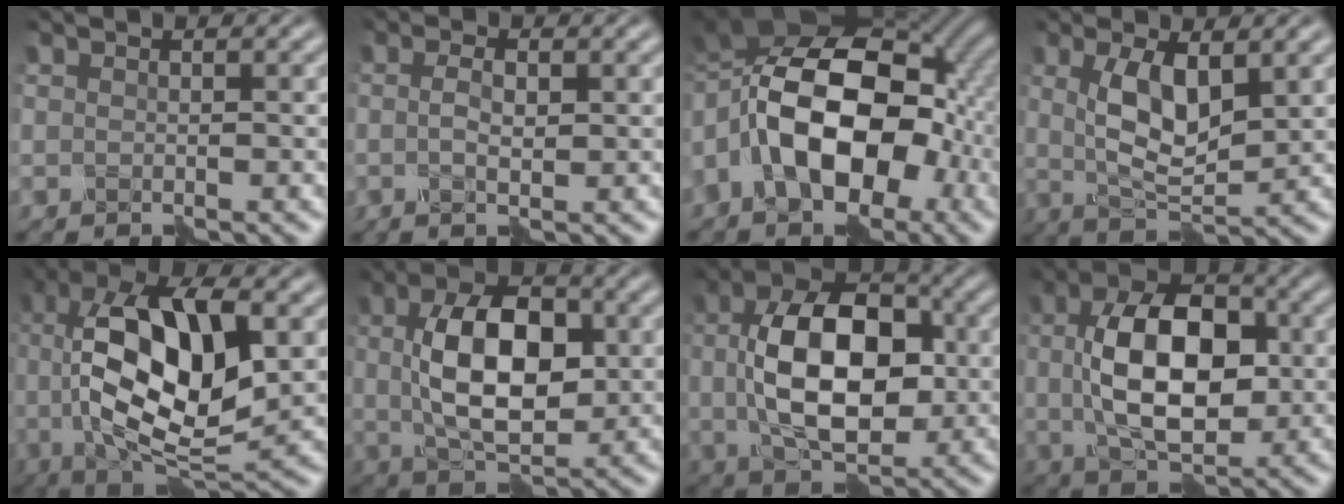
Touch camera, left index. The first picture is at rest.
{"total": 1.8, "force": [0.0, 0.8, 1.6], "torque": [-0.033, 0.001, -0.004]}
{"total": 15.8, "force": [-3.4, 9.6, 12.1], "torque": [-0.204, 0.009, -0.076]}
{"total": 5.5, "force": [1.1, 2.2, 4.9], "torque": [-0.094, -0.005, 0.022]}
{"total": 12.6, "force": [1.3, 5.6, 11.2], "torque": [-0.202, 0.010, 0.015]}
{"total": 9.2, "force": [0.5, 5.1, 7.7], "torque": [-0.133, 0.005, 0.003]}
{"total": 11.1, "force": [0.0, 6.8, 8.8], "torque": [-0.150, 0.003, -0.003]}
{"total": 10.1, "force": [0.2, 6.0, 8.2], "torque": [-0.138, 0.004, -0.003]}